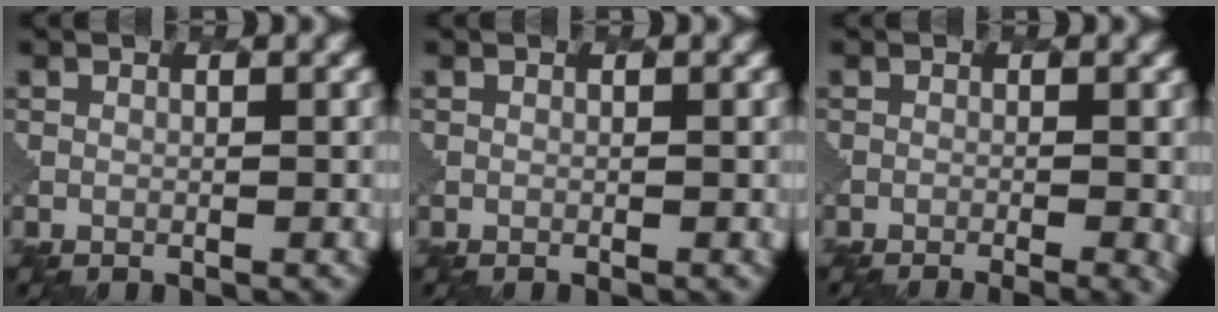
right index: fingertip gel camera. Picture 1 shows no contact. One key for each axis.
{"total": 0.0}
{"total": 4.3, "fx": -1.9, "fy": 1.7, "fz": 3.5, "tx": -0.026, "ty": 0.007, "tz": -0.020}